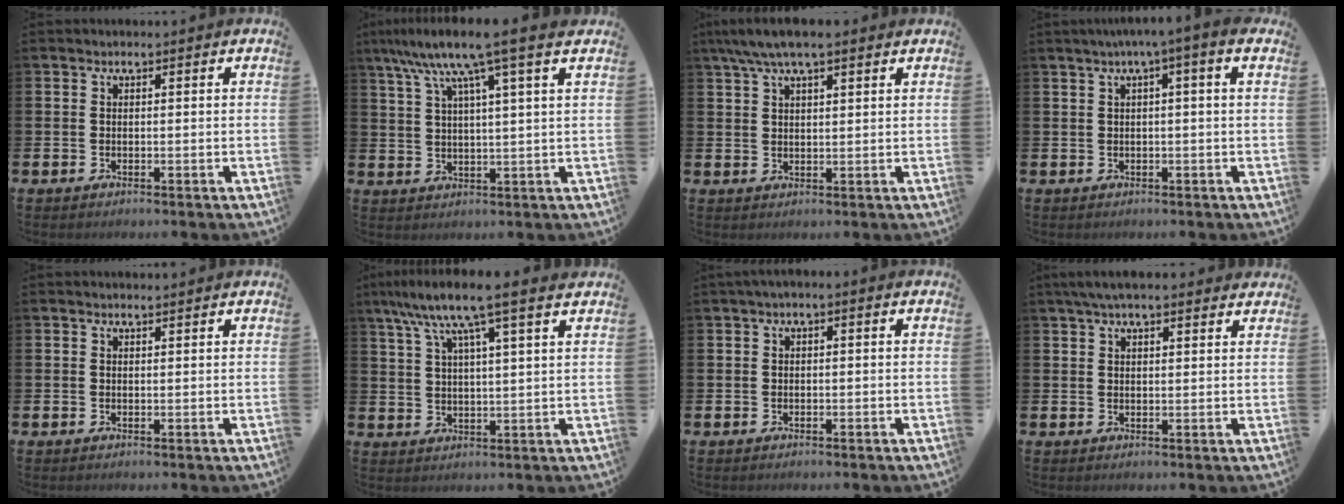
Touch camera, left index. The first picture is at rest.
{"total": 8.8, "force": [6.2, 0.2, 6.2], "torque": [-0.132, -0.019, 0.103]}
{"total": 5.3, "force": [4.0, 1.3, 3.2], "torque": [-0.071, 0.000, 0.072]}
{"total": 2.2, "force": [0.6, -0.3, 2.1], "torque": [-0.037, 0.001, 0.010]}
{"total": 0.6, "force": [0.6, 0.0, 0.0], "torque": [0.005, -0.003, 0.010]}
{"total": 8.7, "force": [6.5, 0.3, 5.7], "torque": [-0.123, -0.019, 0.111]}
{"total": 0.8, "force": [-0.4, 0.2, 0.6], "torque": [-0.018, 0.003, -0.007]}
{"total": 3.8, "force": [3.1, 0.9, 1.9], "torque": [-0.044, -0.001, 0.057]}